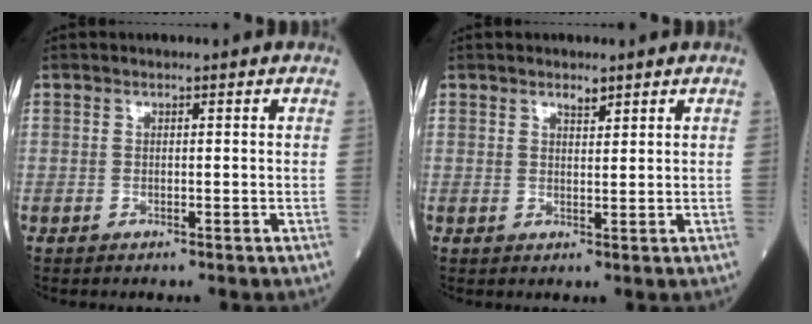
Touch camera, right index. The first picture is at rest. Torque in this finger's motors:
{"motor_torque": [0.00, 0.01, -0.02, 0.00]}